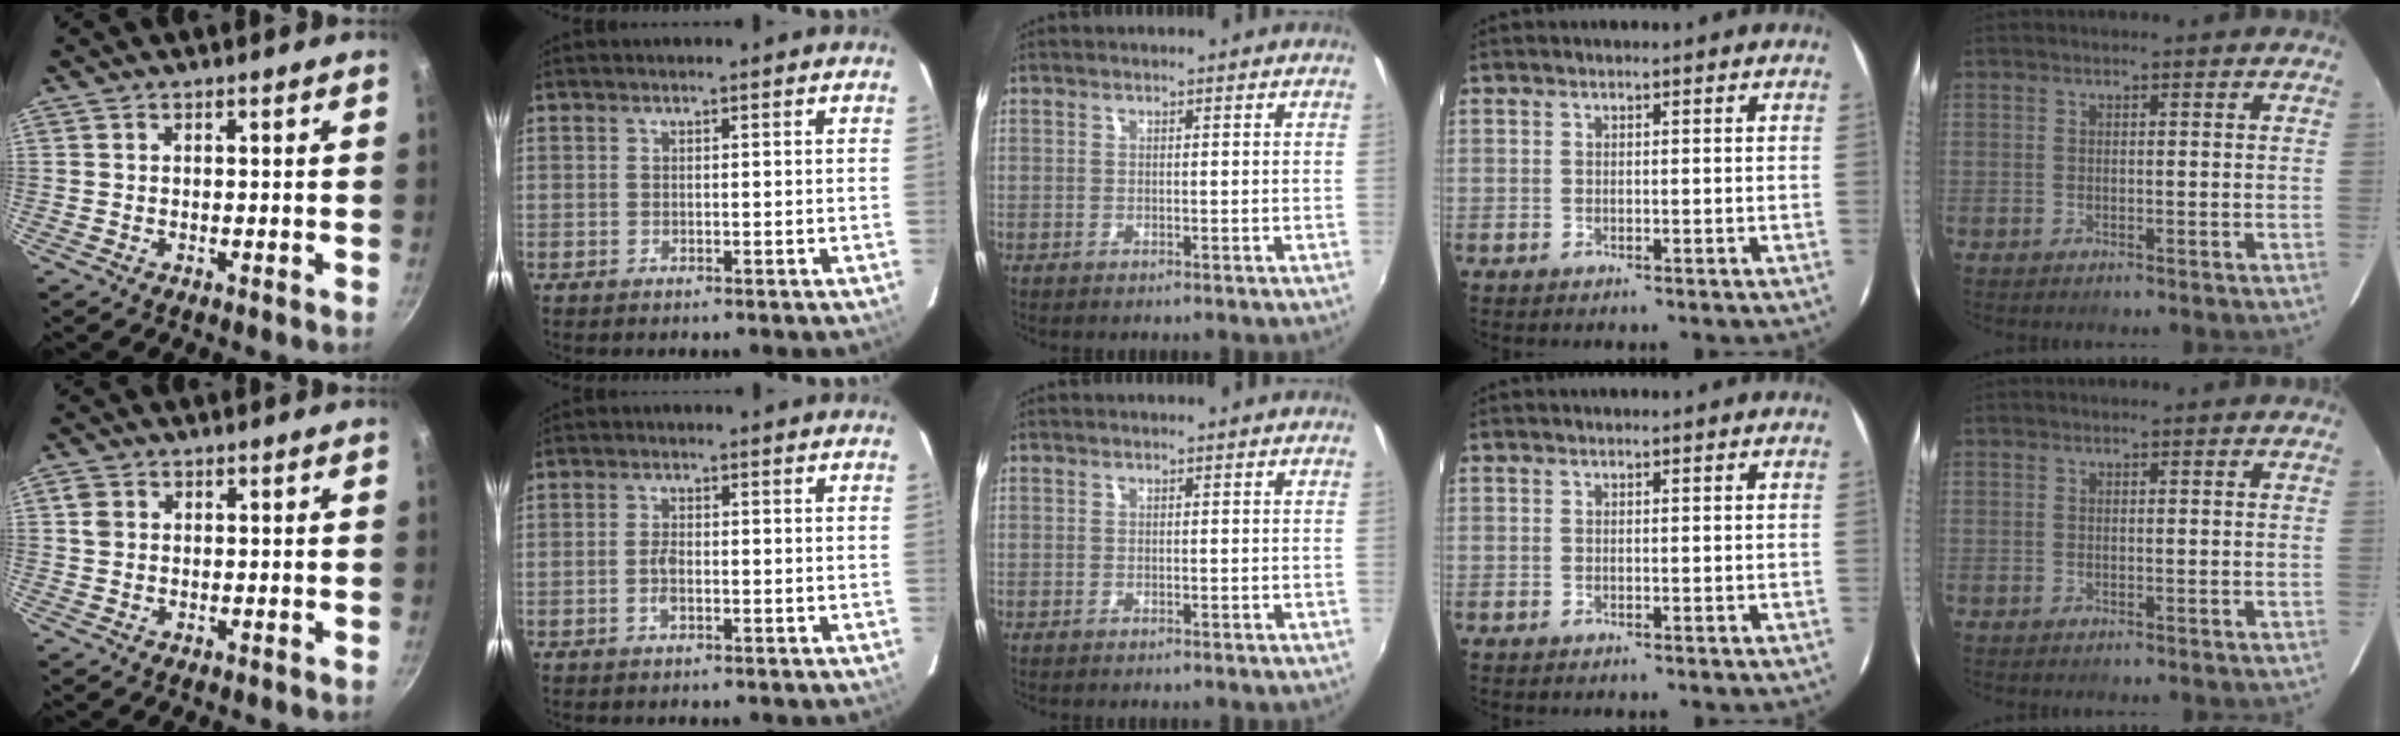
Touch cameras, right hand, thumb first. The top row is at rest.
{"thumb": {"total": 2.3, "force": [0.6, 1.9, 1.1], "torque": [-0.015, 0.003, 0.010]}, "index": {"total": 2.4, "force": [-0.7, 1.1, 2.0], "torque": [-0.044, 0.001, -0.014]}}